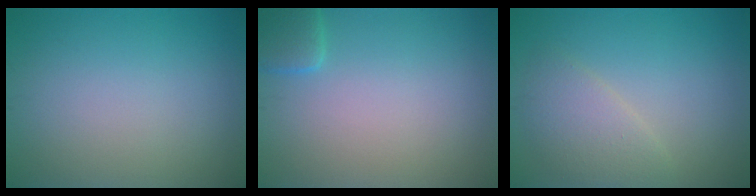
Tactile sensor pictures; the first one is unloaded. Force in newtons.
{"total": 2.0, "press": 2.0, "slide": 0.3}
{"total": 2.9, "press": 2.9, "slide": 0.2}